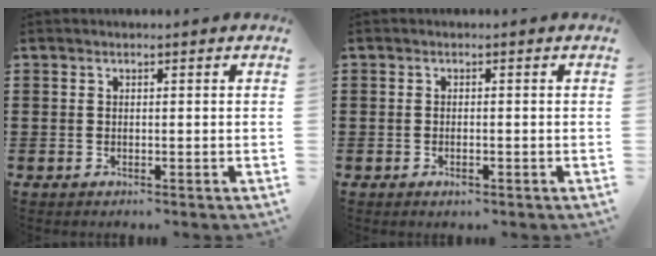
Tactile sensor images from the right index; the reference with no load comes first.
{"total": 0.9, "force": [-0.5, 0.1, 0.7], "torque": [-0.017, -0.009, -0.006]}